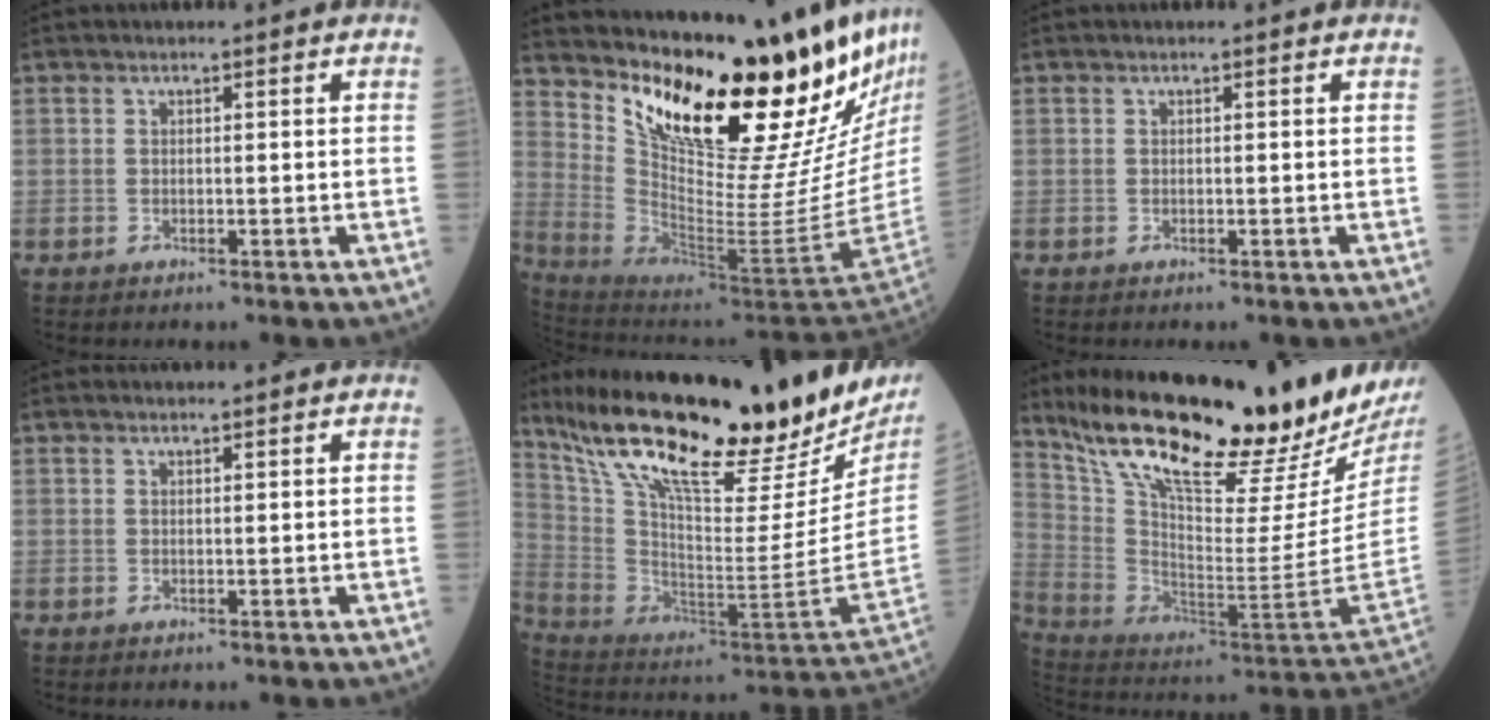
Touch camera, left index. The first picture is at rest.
{"total": 27.2, "force": [20.4, 3.0, 17.8], "torque": [-0.287, -0.097, 0.300]}
{"total": 0.0}
{"total": 0.6, "force": [0.6, 0.1, 0.2], "torque": [-0.009, 0.004, 0.011]}
{"total": 32.3, "force": [24.5, 7.4, 19.7], "torque": [-0.337, -0.034, 0.369]}
{"total": 28.4, "force": [22.8, 0.2, 17.1], "torque": [-0.286, -0.087, 0.363]}